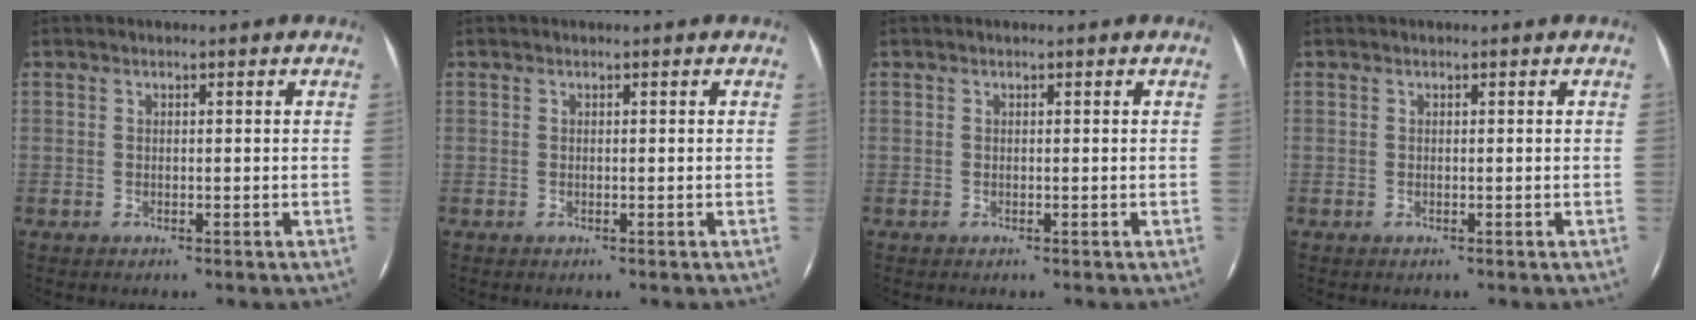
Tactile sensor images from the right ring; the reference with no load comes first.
{"total": 0.0}
{"total": 0.0}
{"total": 0.0}